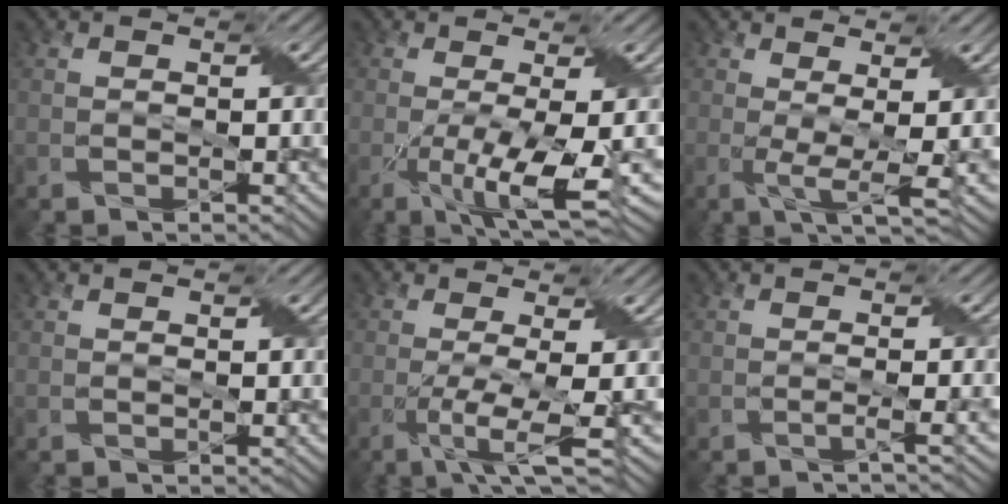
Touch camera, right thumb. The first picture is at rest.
{"total": 7.5, "force": [-1.9, 1.6, 7.1], "torque": [-0.119, -0.009, -0.028]}
{"total": 4.1, "force": [0.3, 0.9, 4.0], "torque": [-0.076, -0.006, 0.007]}
{"total": 0.0}
{"total": 5.6, "force": [-1.5, 1.0, 5.3], "torque": [-0.095, 0.000, -0.032]}
{"total": 1.8, "force": [-0.8, 0.3, 1.6], "torque": [-0.022, 0.000, -0.028]}